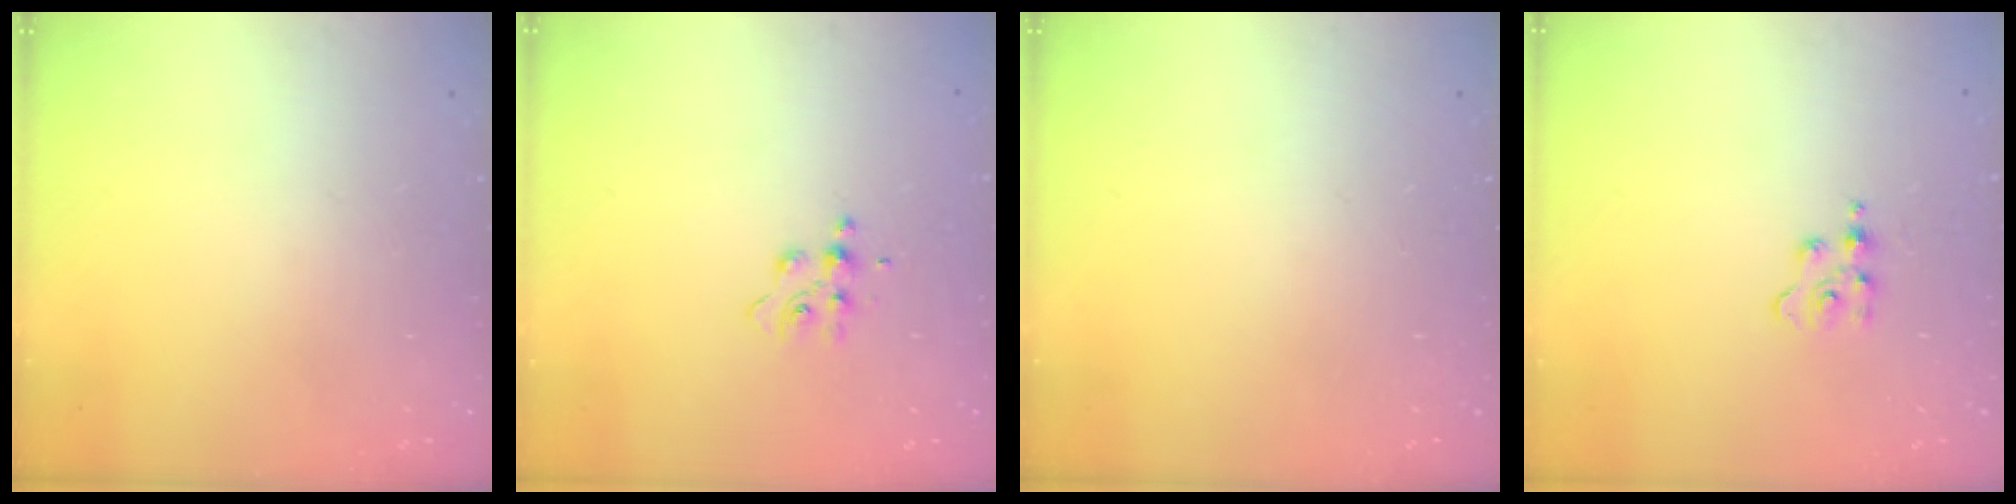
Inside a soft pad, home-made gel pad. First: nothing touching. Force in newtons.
{"total": 6.0, "press": 6.0, "slide": 0.7}
{"total": 0.0}
{"total": 2.5, "press": 2.4, "slide": 0.4}